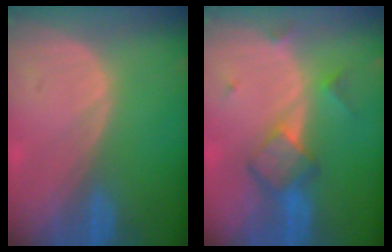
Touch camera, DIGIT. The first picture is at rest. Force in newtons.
{"total": 5.6, "press": 5.4, "slide": 1.2}